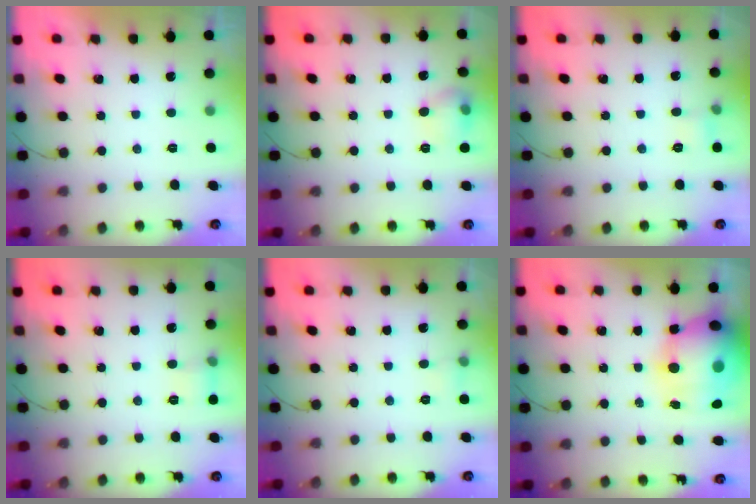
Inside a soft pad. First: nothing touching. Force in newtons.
{"total": 7.8, "press": 7.7, "slide": 0.8}
{"total": 4.1, "press": 3.9, "slide": 1.4}
{"total": 6.6, "press": 6.3, "slide": 2.0}
{"total": 3.9, "press": 3.7, "slide": 1.1}
{"total": 22.3, "press": 21.8, "slide": 5.0}